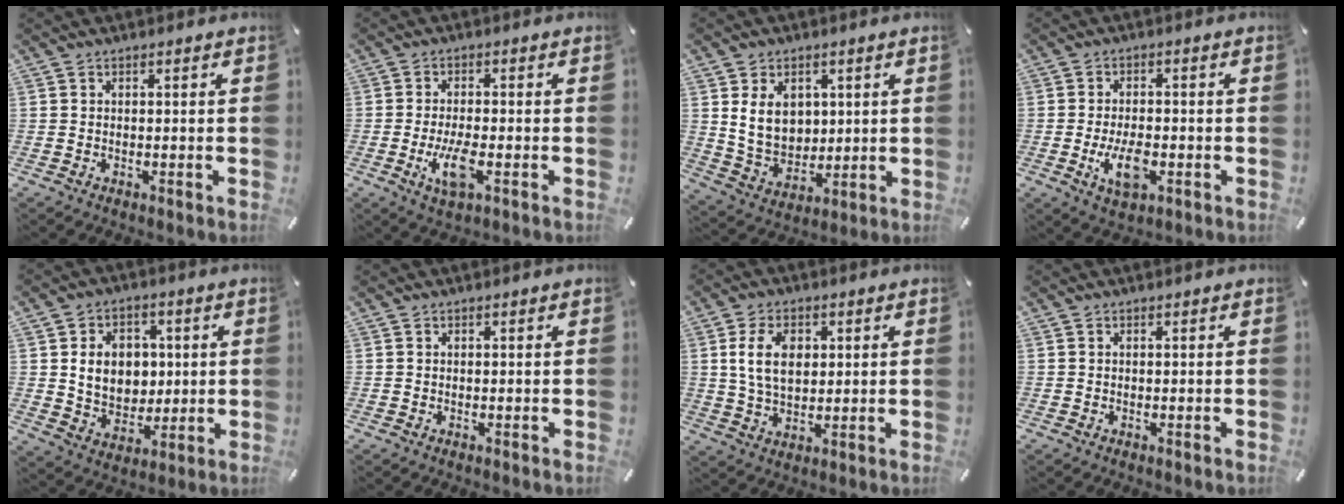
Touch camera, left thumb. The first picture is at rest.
{"total": 7.3, "force": [-2.2, 2.5, 6.5], "torque": [-0.136, -0.008, -0.038]}
{"total": 9.6, "force": [2.9, 7.9, 4.6], "torque": [-0.094, -0.008, 0.053]}
{"total": 7.3, "force": [-2.2, 3.8, 5.9], "torque": [-0.127, 0.002, -0.040]}
{"total": 10.3, "force": [1.7, 8.9, 5.0], "torque": [-0.086, 0.004, 0.033]}
{"total": 0.0}
{"total": 9.3, "force": [2.1, 6.4, 6.5], "torque": [-0.140, 0.003, 0.031]}
{"total": 0.0}